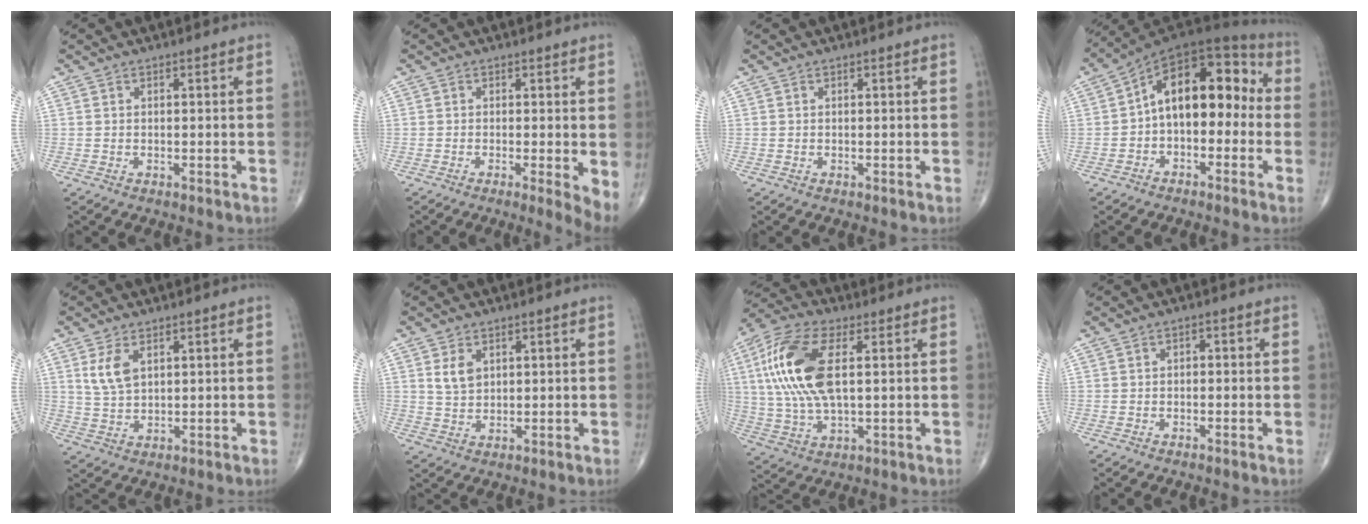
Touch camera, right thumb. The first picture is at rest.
{"total": 3.9, "force": [-0.4, 0.6, 3.8], "torque": [-0.057, -0.012, -0.011]}
{"total": 0.0}
{"total": 14.9, "force": [-0.7, 9.0, 11.9], "torque": [-0.143, 0.056, -0.027]}
{"total": 5.3, "force": [2.1, 2.9, 3.8], "torque": [-0.073, -0.008, 0.050]}
{"total": 4.1, "force": [1.6, 2.7, 2.6], "torque": [-0.040, -0.010, 0.036]}
{"total": 17.8, "force": [3.6, 8.1, 15.5], "torque": [-0.339, 0.007, 0.065]}
{"total": 1.1, "force": [-0.2, 0.8, 0.7], "torque": [-0.001, 0.006, -0.008]}